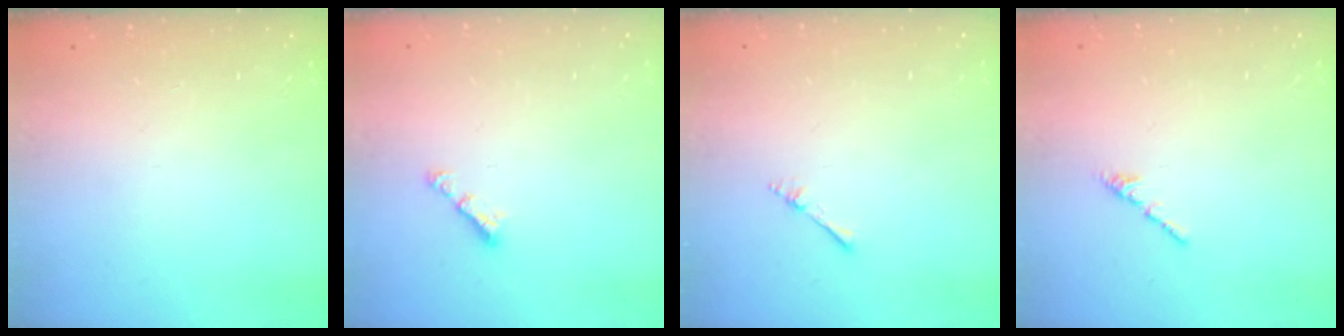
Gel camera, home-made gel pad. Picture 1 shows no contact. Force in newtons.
{"total": 3.1, "press": 3.1, "slide": 0.1}
{"total": 2.2, "press": 2.1, "slide": 0.3}
{"total": 0.8, "press": 0.7, "slide": 0.5}